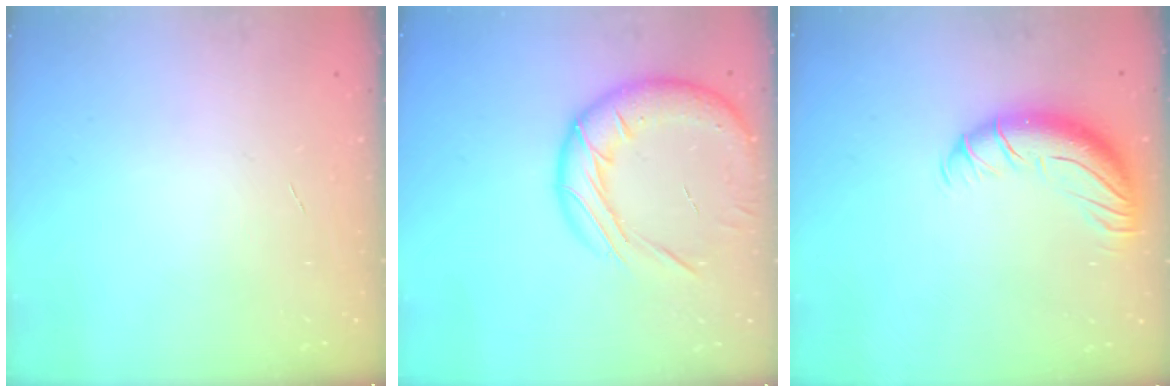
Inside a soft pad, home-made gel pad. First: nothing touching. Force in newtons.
{"total": 19.2, "press": 18.9, "slide": 3.5}
{"total": 11.7, "press": 11.4, "slide": 2.4}